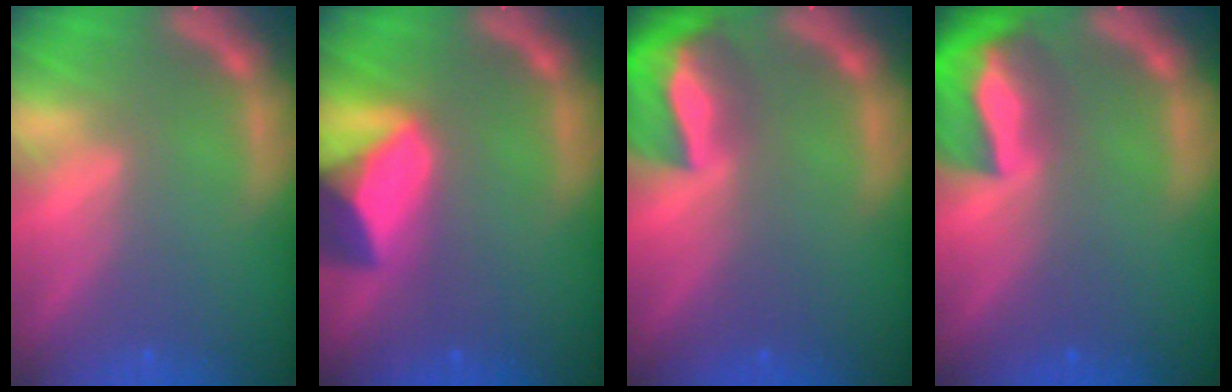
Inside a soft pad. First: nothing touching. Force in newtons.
{"total": 8.4}
{"total": 9.0}
{"total": 10.0}